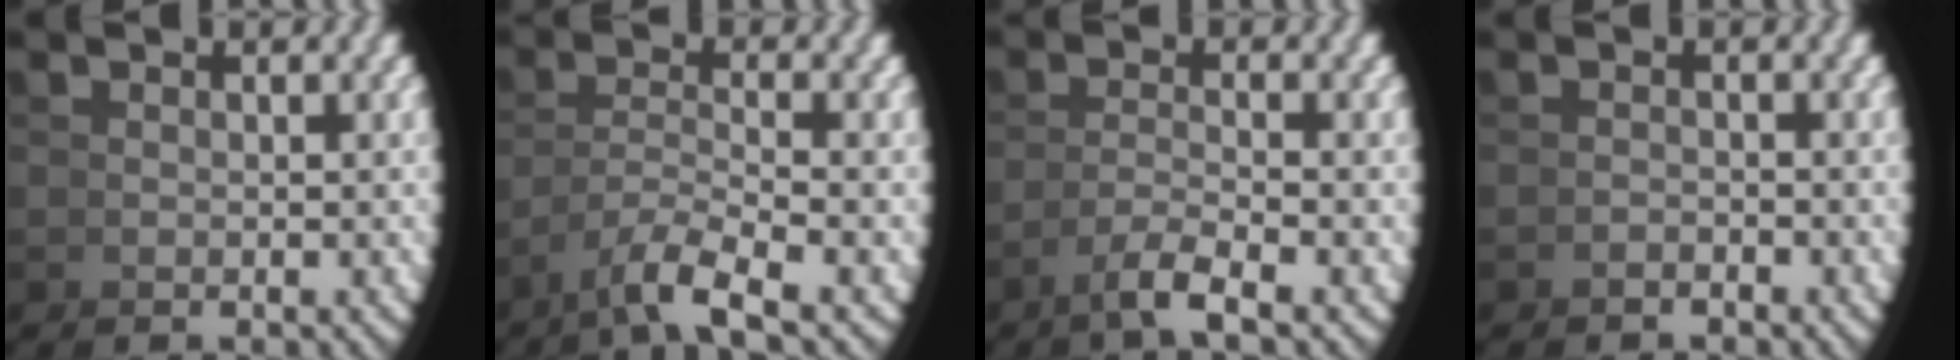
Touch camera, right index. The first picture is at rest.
{"total": 3.7, "force": [-1.8, 0.9, 3.1], "torque": [-0.059, -0.015, -0.022]}
{"total": 2.5, "force": [-1.4, -0.7, 2.0], "torque": [-0.032, -0.001, -0.022]}
{"total": 1.8, "force": [-1.3, -1.0, -0.7], "torque": [0.020, -0.001, -0.024]}